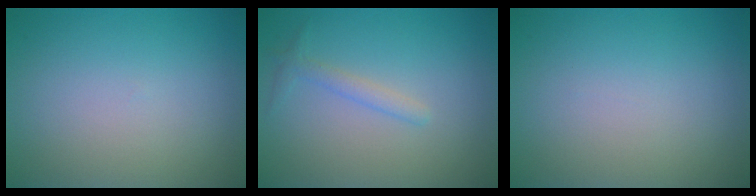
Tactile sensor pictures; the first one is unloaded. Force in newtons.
{"total": 1.4, "press": 1.4, "slide": 0.1}
{"total": 0.0}